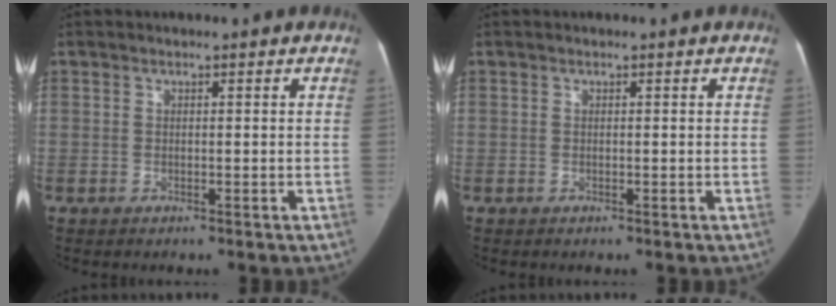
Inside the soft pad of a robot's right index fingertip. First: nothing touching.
{"total": 0.0}